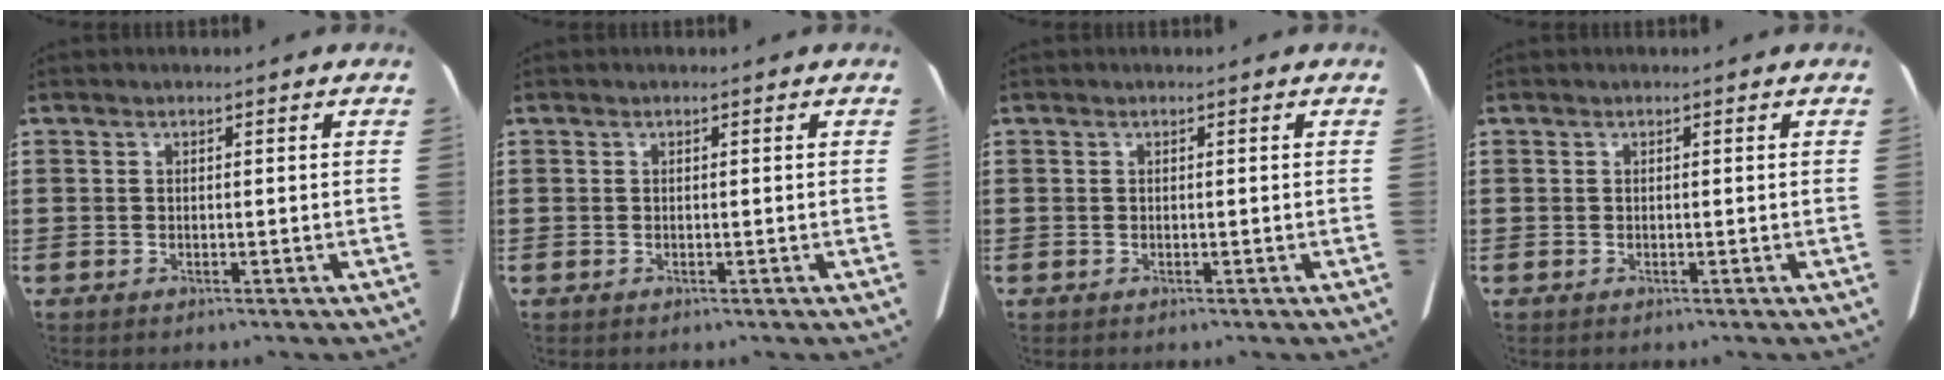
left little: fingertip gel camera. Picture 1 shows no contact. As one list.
[{"total": 0.0}, {"total": 0.0}, {"total": 0.0}]